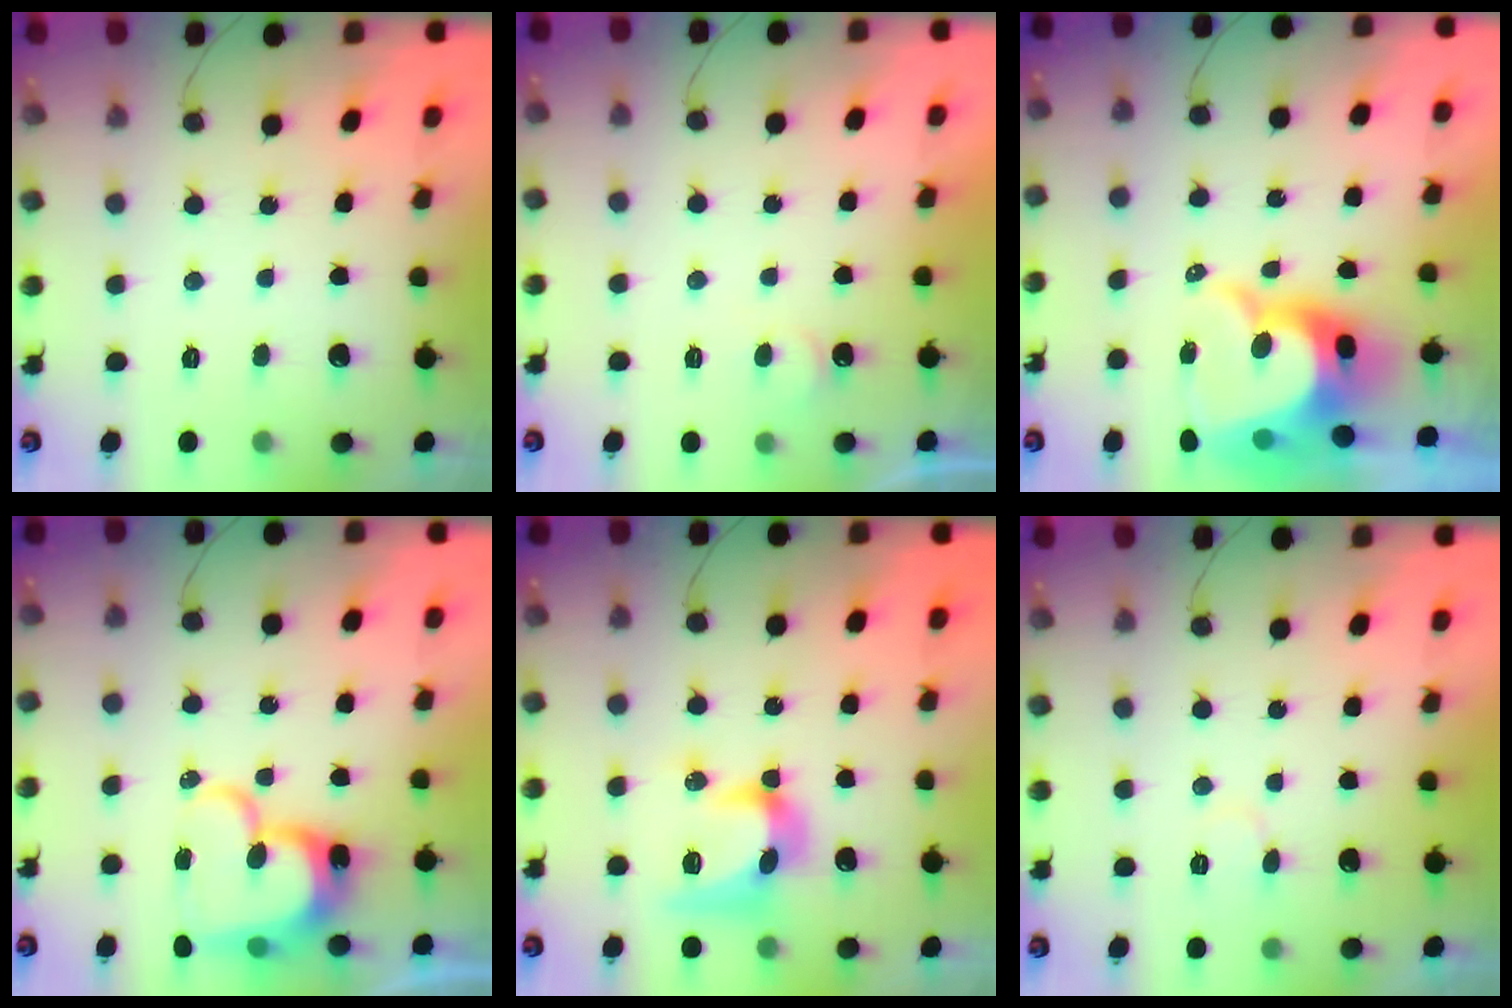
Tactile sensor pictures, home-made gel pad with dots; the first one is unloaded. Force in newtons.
{"total": 3.4, "press": 3.4, "slide": 0.3}
{"total": 14.7, "press": 14.7, "slide": 1.0}
{"total": 18.0, "press": 17.9, "slide": 1.9}
{"total": 12.0, "press": 11.9, "slide": 0.7}
{"total": 6.5, "press": 6.5, "slide": 0.7}